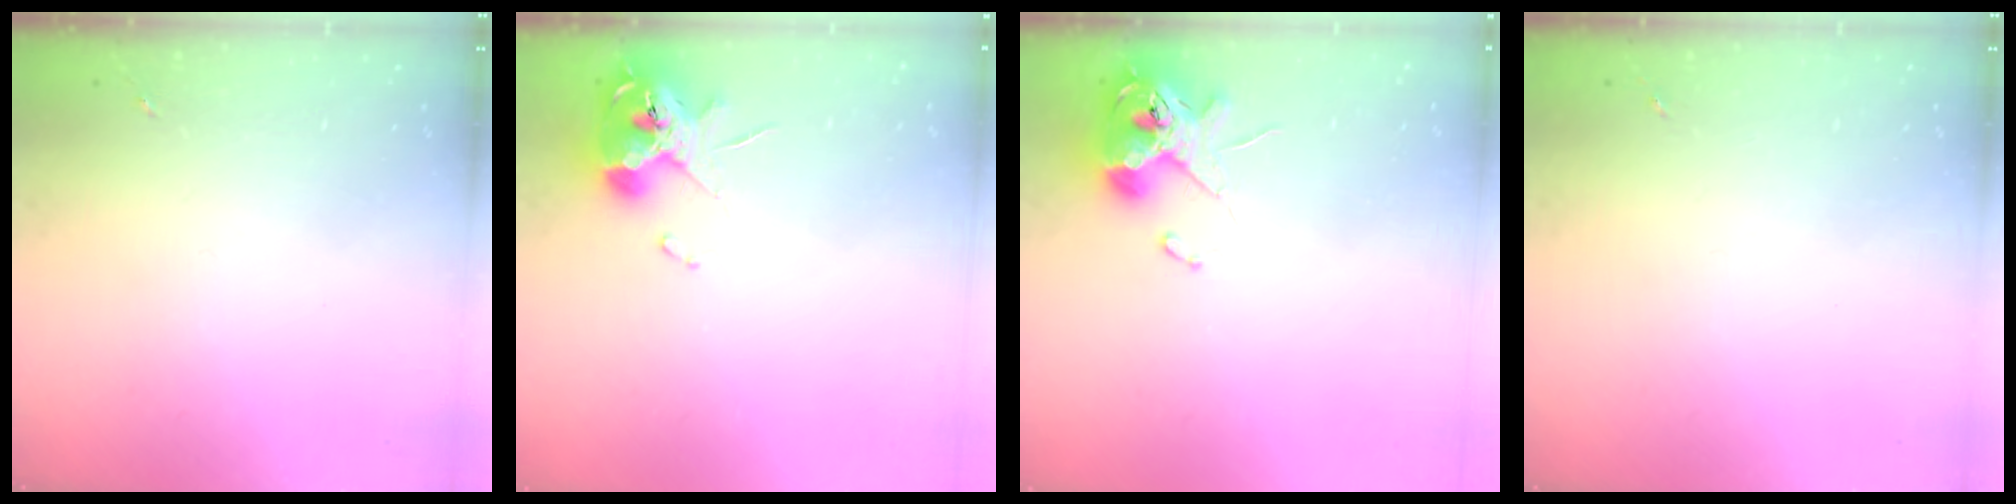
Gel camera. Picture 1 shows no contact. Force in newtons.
{"total": 11.3, "press": 11.2, "slide": 1.6}
{"total": 11.9, "press": 11.7, "slide": 2.1}
{"total": 0.0}